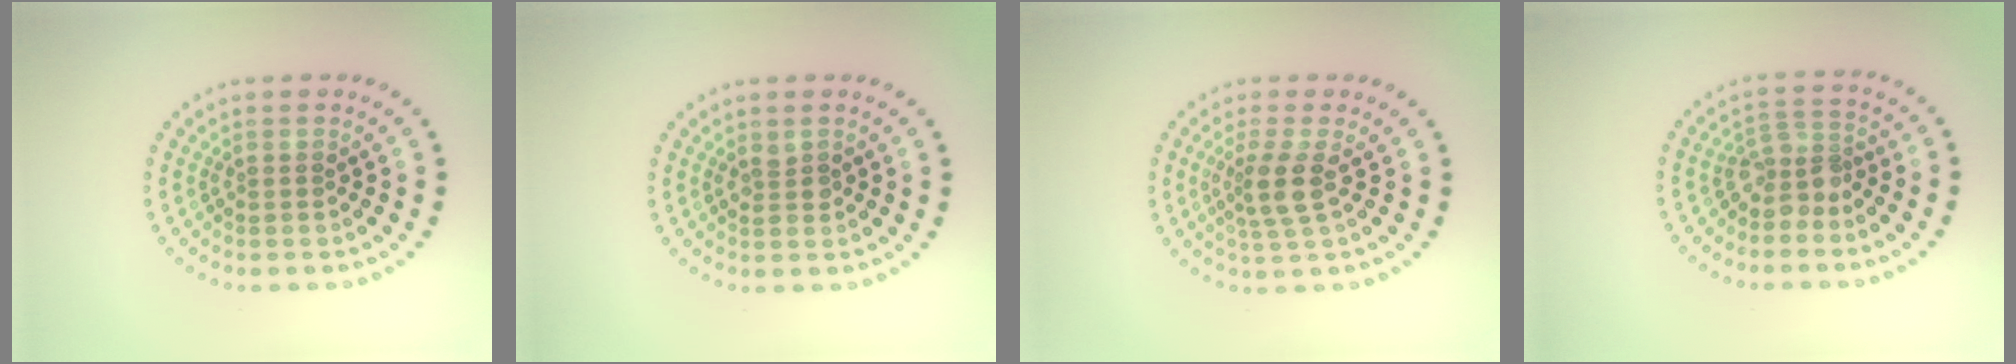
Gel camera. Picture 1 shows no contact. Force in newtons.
{"total": 0.8, "press": 0.8, "slide": 0.2}
{"total": 2.7, "press": 2.2, "slide": 1.6}
{"total": 2.4, "press": 1.8, "slide": 1.6}